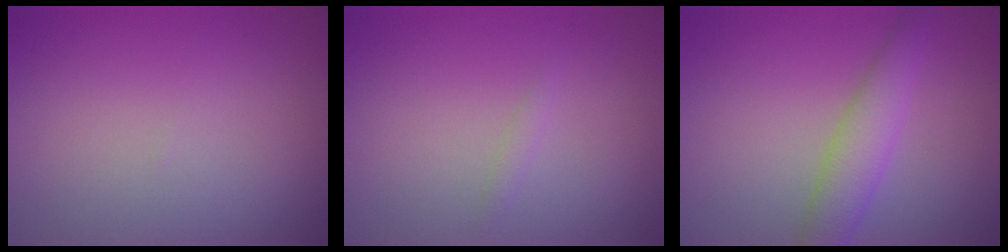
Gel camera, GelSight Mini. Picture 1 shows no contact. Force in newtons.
{"total": 0.6, "press": 0.6, "slide": 0.0}
{"total": 3.6, "press": 3.6, "slide": 0.1}